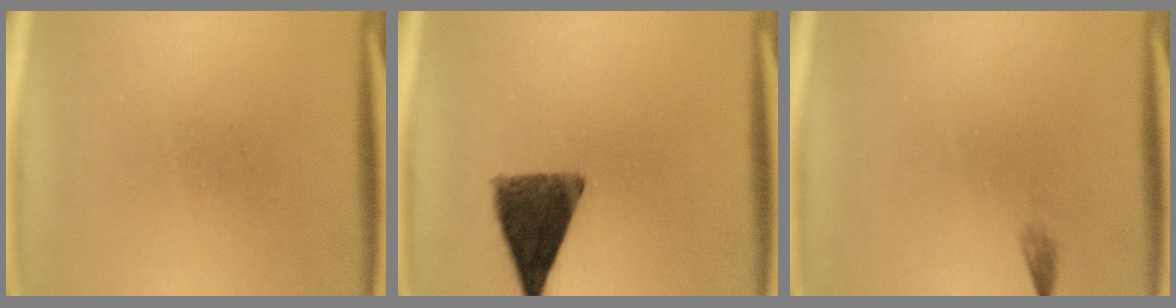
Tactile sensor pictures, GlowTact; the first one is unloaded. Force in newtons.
{"total": 10.5}
{"total": 0.7}